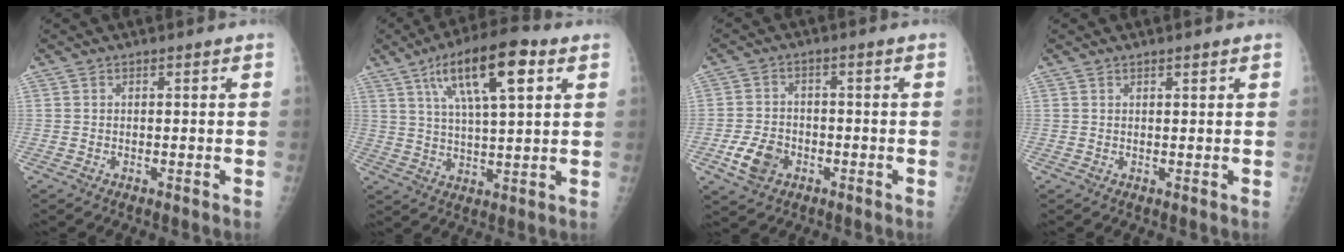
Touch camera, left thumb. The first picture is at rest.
{"total": 15.0, "force": [6.7, 4.5, 12.6], "torque": [-0.200, -0.009, 0.111]}
{"total": 6.4, "force": [-2.6, 4.7, 3.5], "torque": [-0.059, 0.012, -0.046]}
{"total": 0.9, "force": [0.7, 0.2, 0.5], "torque": [-0.007, -0.004, 0.012]}